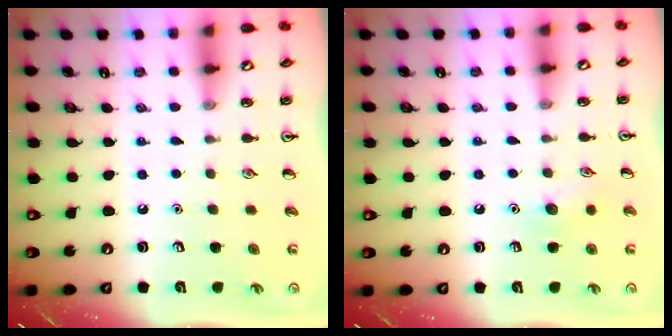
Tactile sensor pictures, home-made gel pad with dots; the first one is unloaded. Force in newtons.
{"total": 7.1, "press": 6.8, "slide": 1.8}